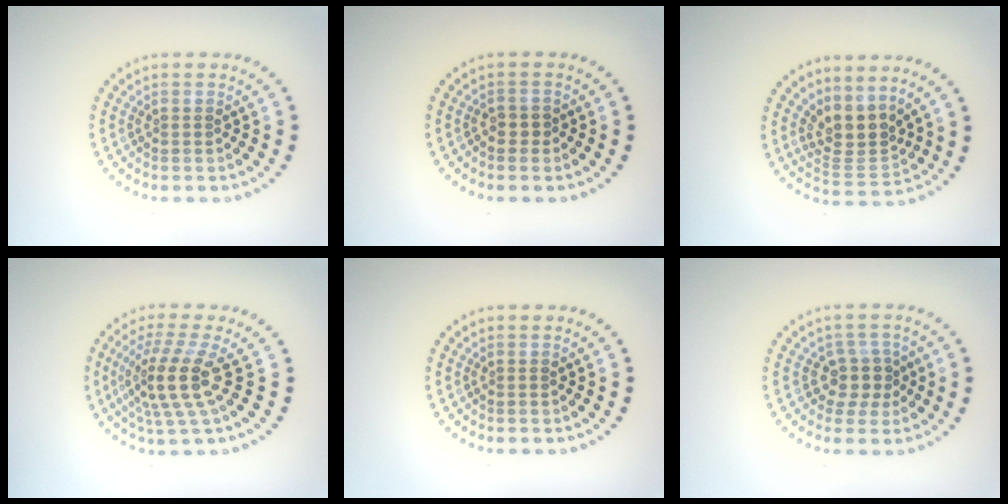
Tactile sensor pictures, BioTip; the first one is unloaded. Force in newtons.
{"total": 0.7, "press": 0.7, "slide": 0.3}
{"total": 3.4, "press": 2.5, "slide": 2.3}
{"total": 4.5, "press": 3.4, "slide": 3.0}
{"total": 0.0}
{"total": 2.5, "press": 2.0, "slide": 1.6}